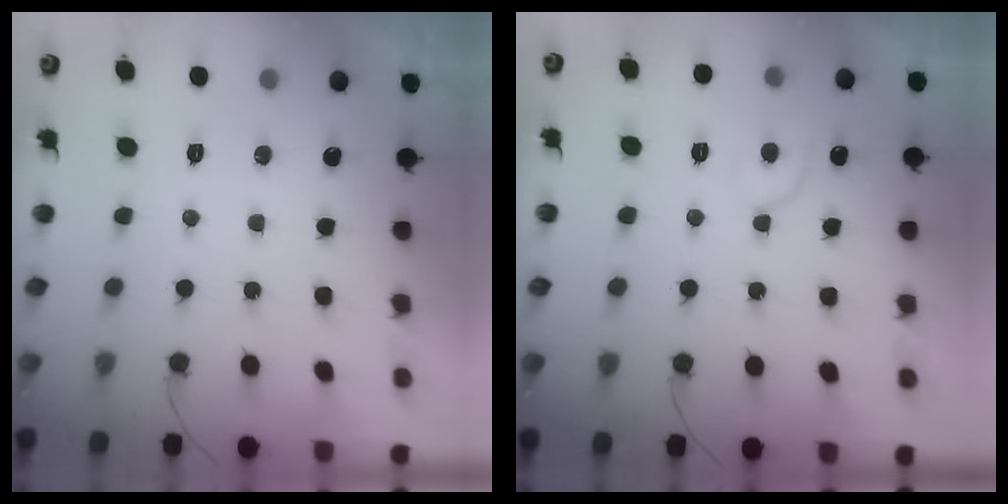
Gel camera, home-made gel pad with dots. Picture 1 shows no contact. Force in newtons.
{"total": 7.5, "press": 7.4, "slide": 1.0}